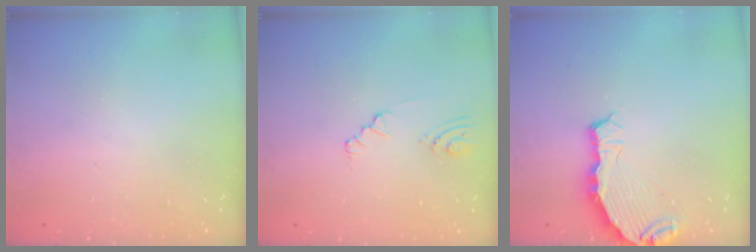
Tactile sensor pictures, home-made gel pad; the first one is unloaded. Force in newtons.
{"total": 2.5, "press": 2.5, "slide": 0.4}
{"total": 6.6, "press": 6.1, "slide": 2.6}